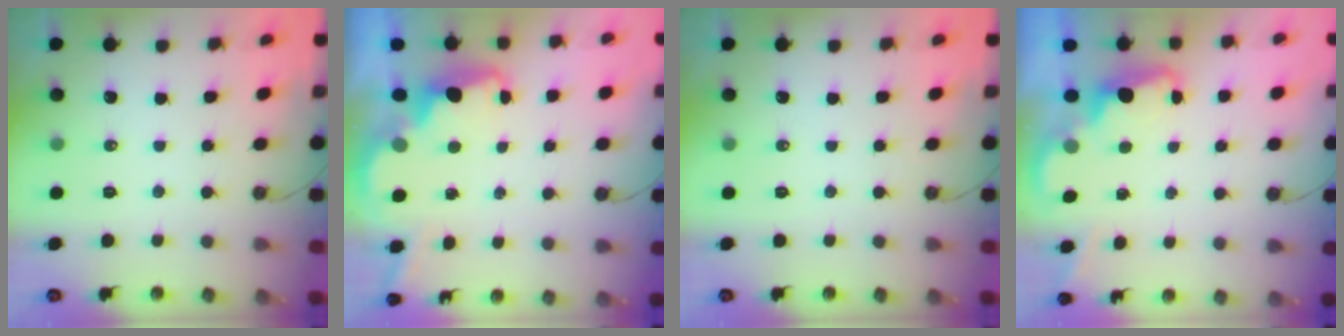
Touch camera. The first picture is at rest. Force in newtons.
{"total": 3.9, "press": 3.8, "slide": 0.7}
{"total": 0.0}
{"total": 2.0, "press": 1.9, "slide": 0.5}